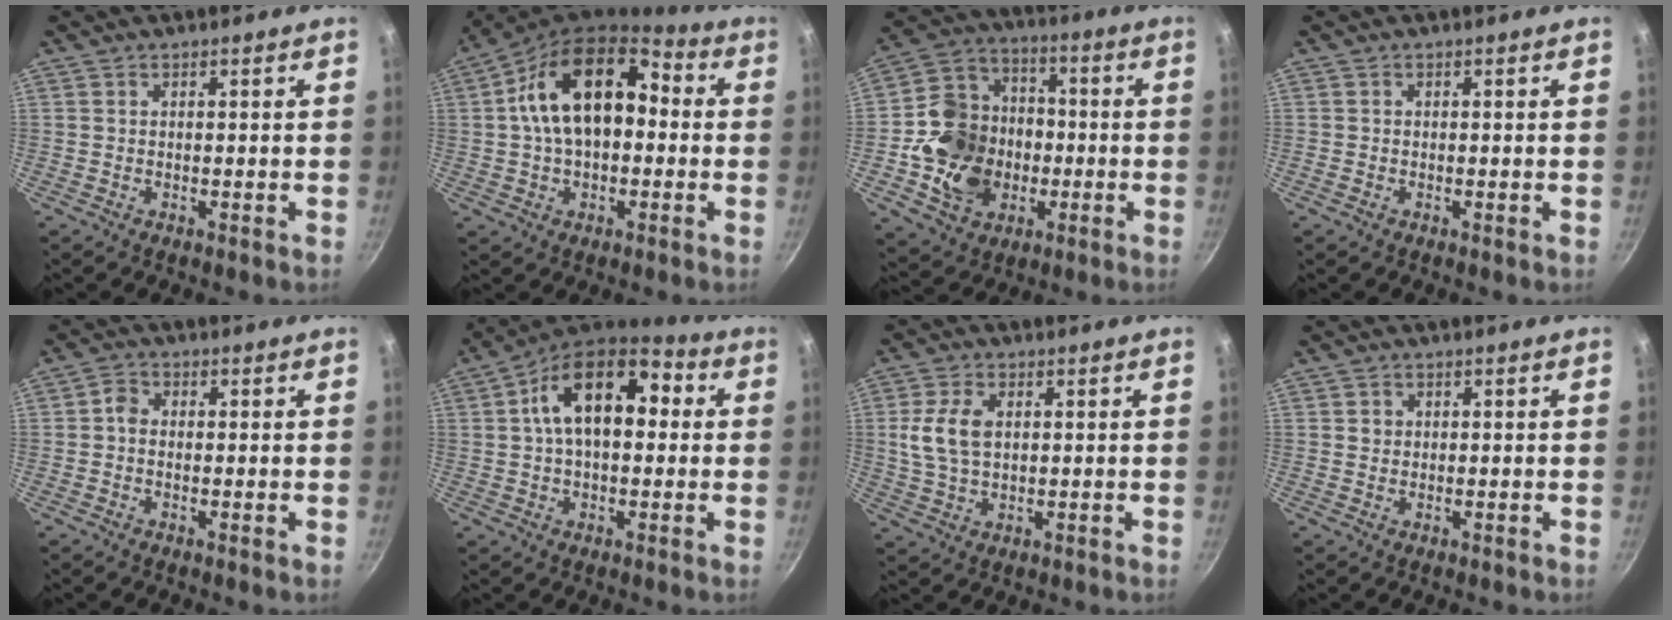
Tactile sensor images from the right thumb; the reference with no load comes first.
{"total": 18.2, "force": [1.8, 11.0, 14.4], "torque": [-0.229, 0.041, 0.021]}
{"total": 17.9, "force": [-3.6, 14.4, 10.0], "torque": [-0.145, 0.028, -0.060]}
{"total": 0.6, "force": [-0.2, 0.4, 0.4], "torque": [-0.006, -0.001, -0.005]}
{"total": 2.8, "force": [-0.1, 2.0, 2.0], "torque": [-0.027, 0.003, -0.012]}
{"total": 16.7, "force": [2.9, 9.6, 13.3], "torque": [-0.198, 0.036, 0.037]}
{"total": 7.7, "force": [1.2, 4.8, 5.9], "torque": [-0.124, 0.003, 0.028]}
{"total": 1.3, "force": [0.3, 1.2, 0.4], "torque": [-0.001, 0.001, 0.004]}